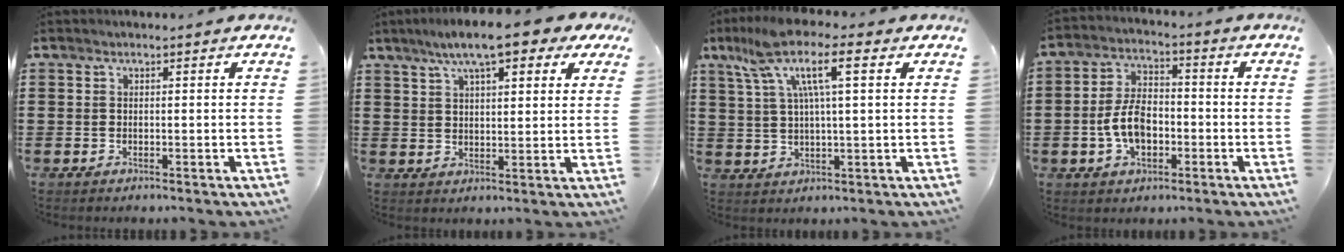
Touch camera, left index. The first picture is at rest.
{"total": 8.8, "force": [6.4, 1.8, 5.9], "torque": [-0.113, -0.005, 0.112]}
{"total": 9.5, "force": [4.1, 2.1, 8.3], "torque": [-0.181, 0.003, 0.064]}
{"total": 7.6, "force": [-2.1, 4.4, 5.8], "torque": [-0.135, 0.003, -0.046]}